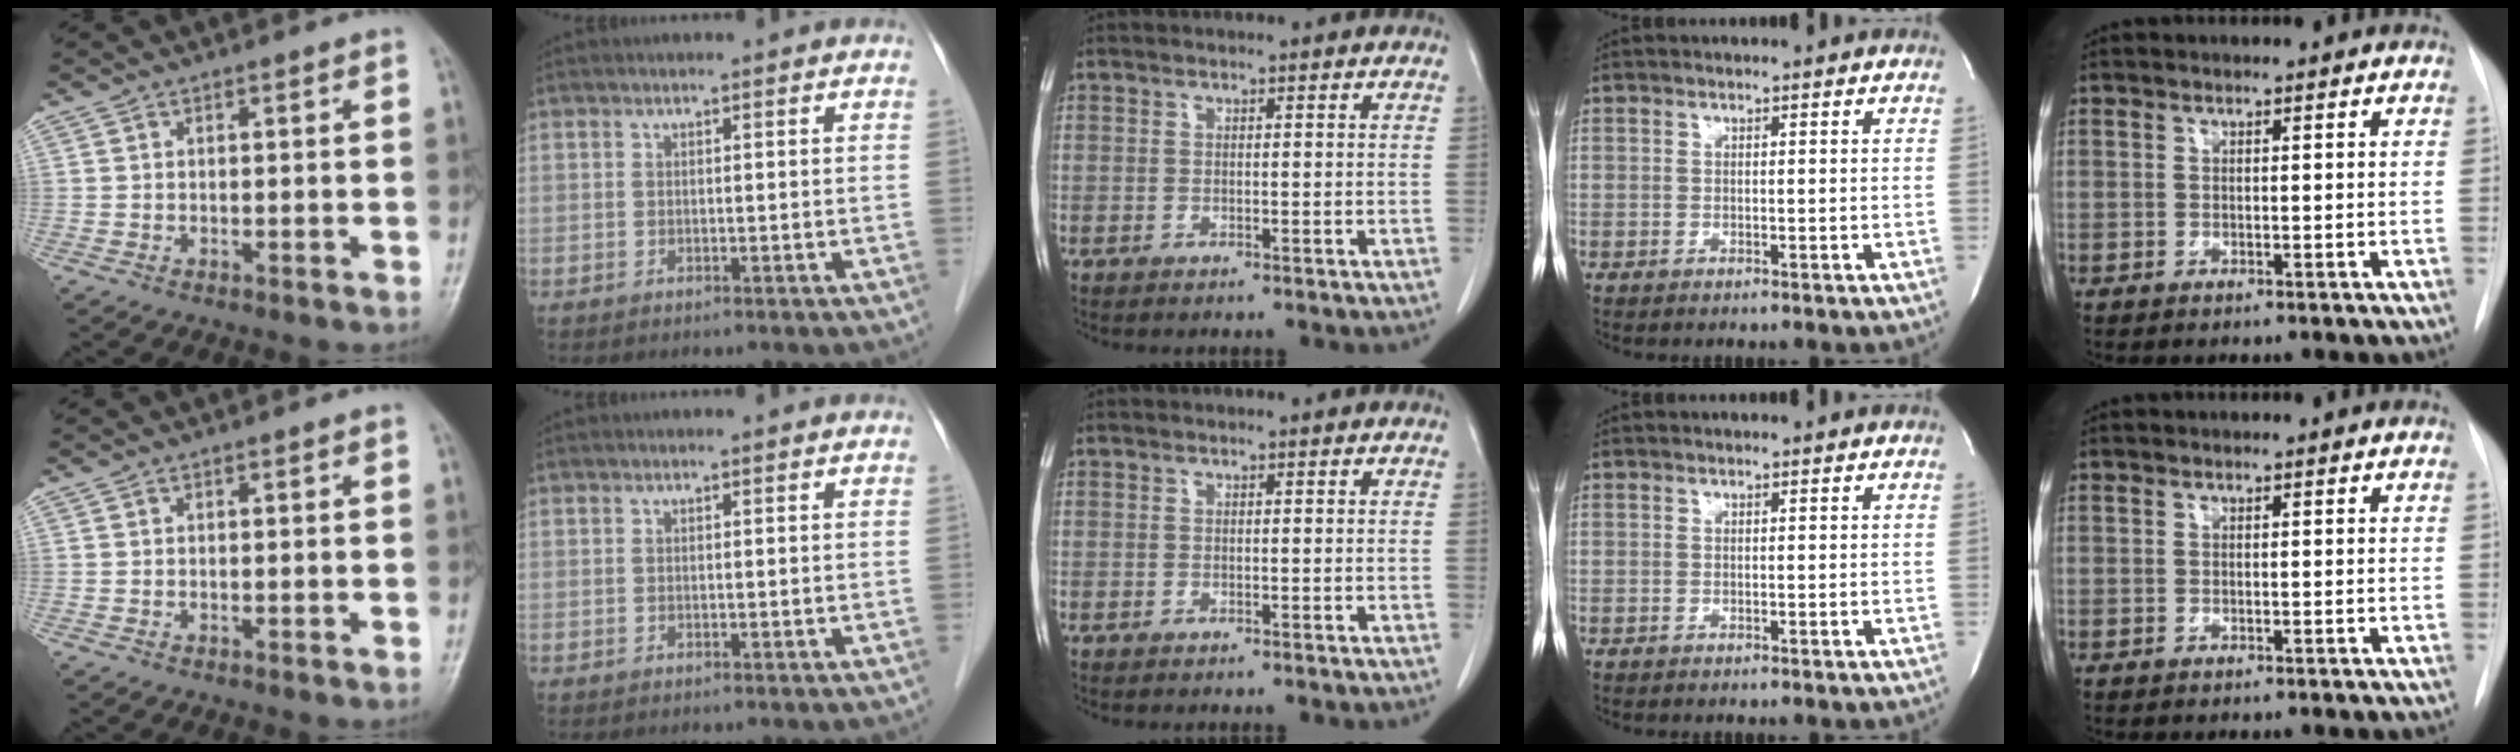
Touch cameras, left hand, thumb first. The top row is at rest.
{}